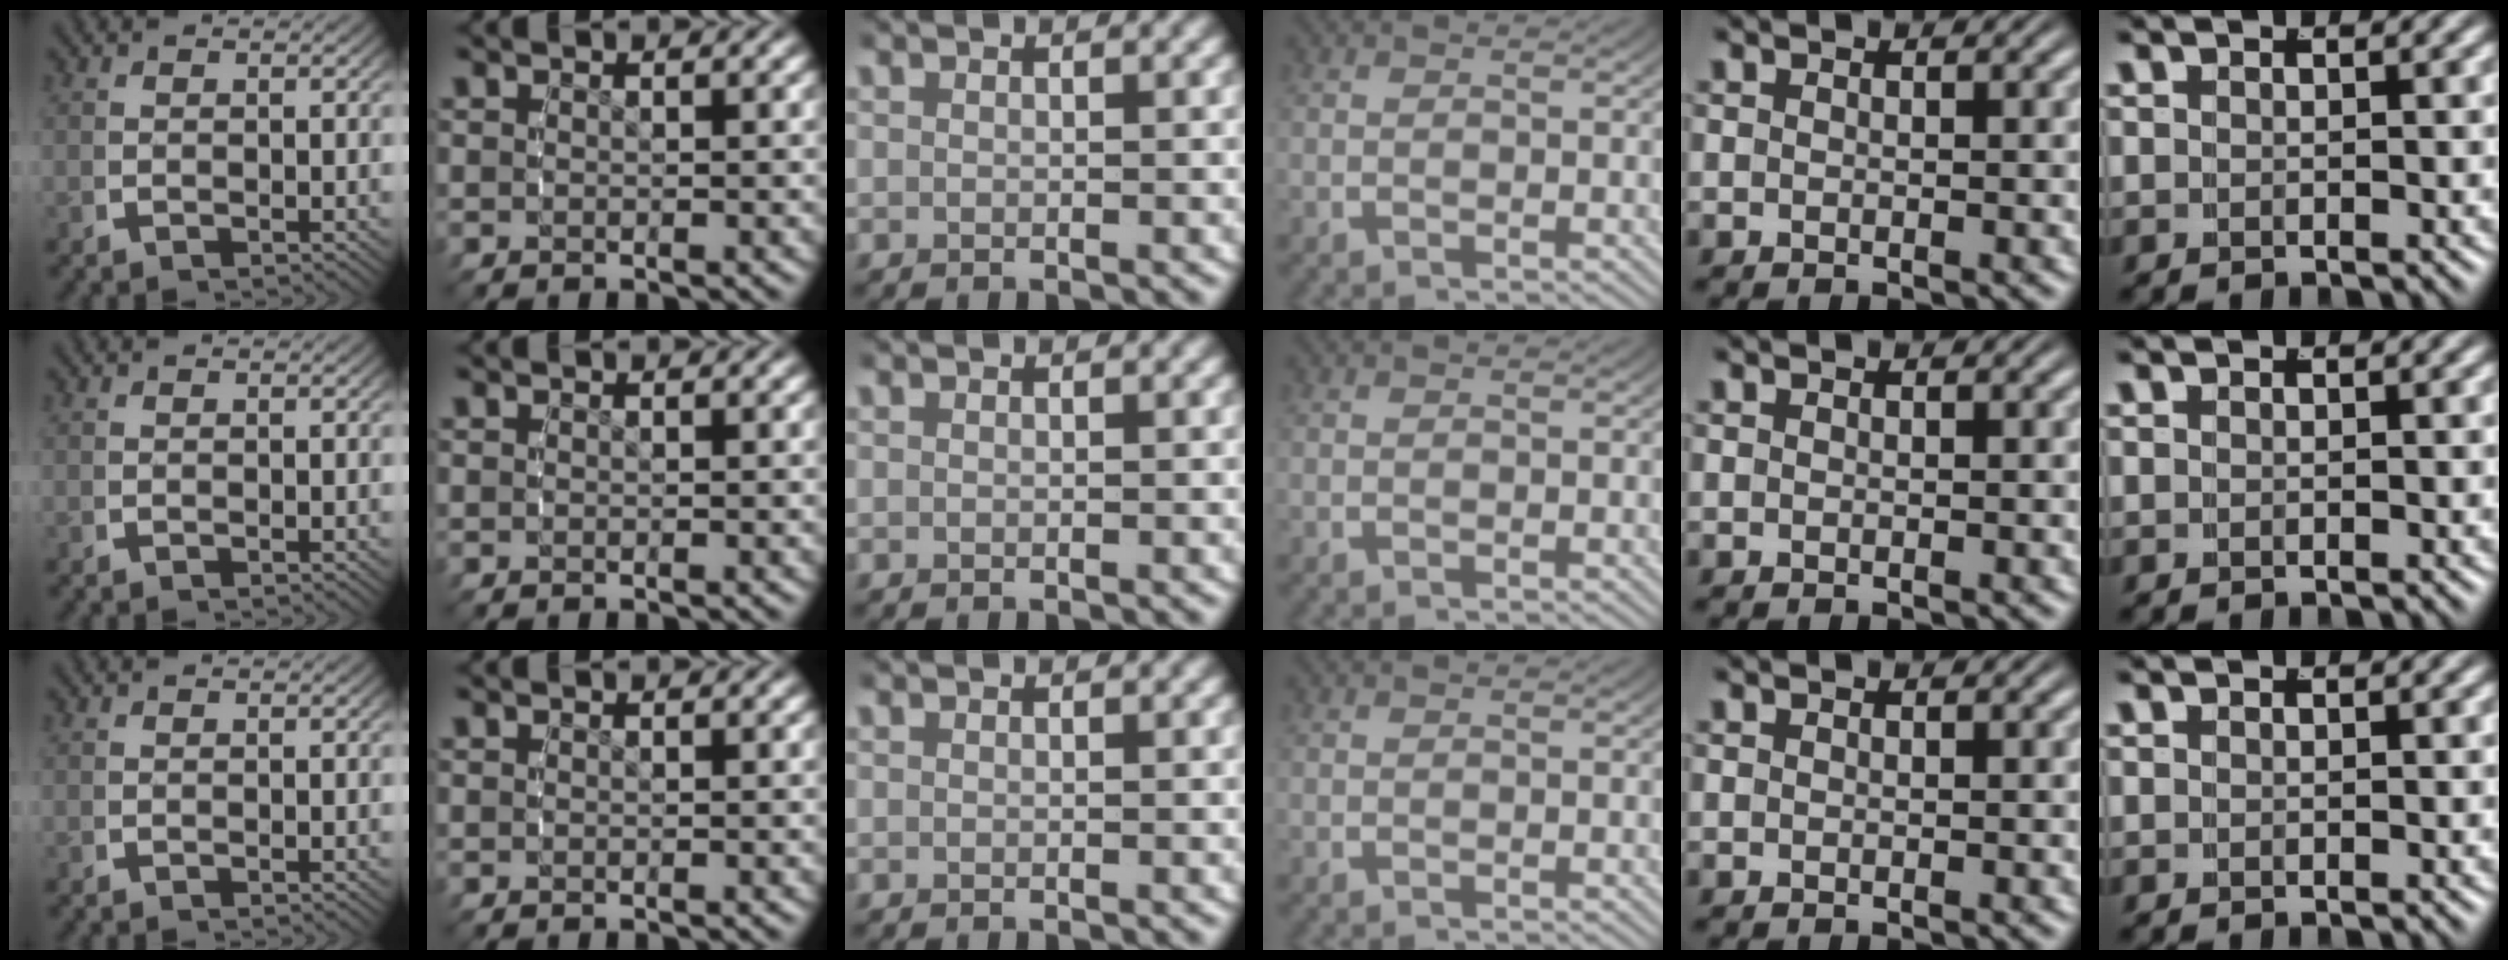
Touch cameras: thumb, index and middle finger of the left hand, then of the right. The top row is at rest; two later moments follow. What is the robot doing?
{"motion": "reach", "object": "pen bag"}